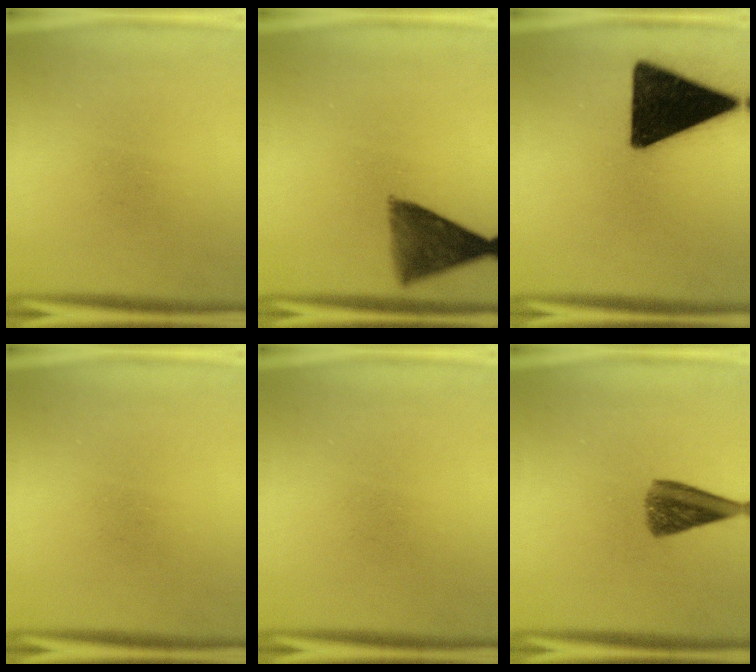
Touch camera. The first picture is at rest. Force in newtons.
{"total": 8.7}
{"total": 18.7}
{"total": 0.0}
{"total": 0.0}
{"total": 6.9}